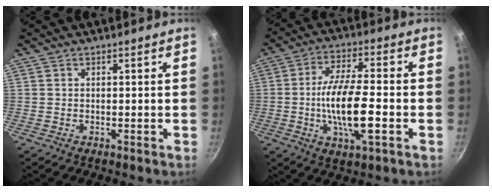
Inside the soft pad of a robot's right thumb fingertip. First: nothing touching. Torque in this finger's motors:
{"motor_torque": [2.60, 2.13, 1.97, -0.80, 0.48]}